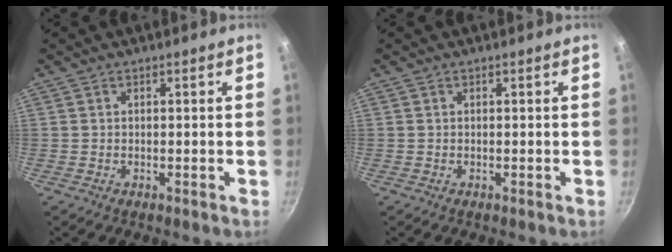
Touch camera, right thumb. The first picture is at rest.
{"total": 0.0}